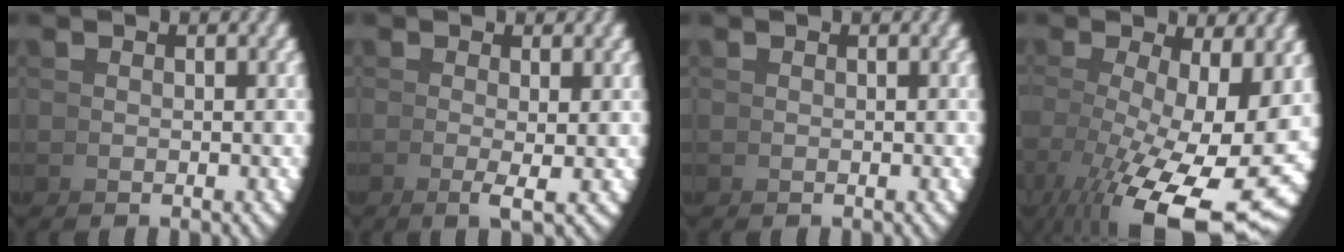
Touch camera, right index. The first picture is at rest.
{"total": 2.0, "force": [-0.3, -0.1, 2.0], "torque": [-0.040, -0.011, -0.002]}
{"total": 0.0}
{"total": 12.6, "force": [-2.9, 6.3, 10.5], "torque": [-0.172, -0.066, -0.005]}